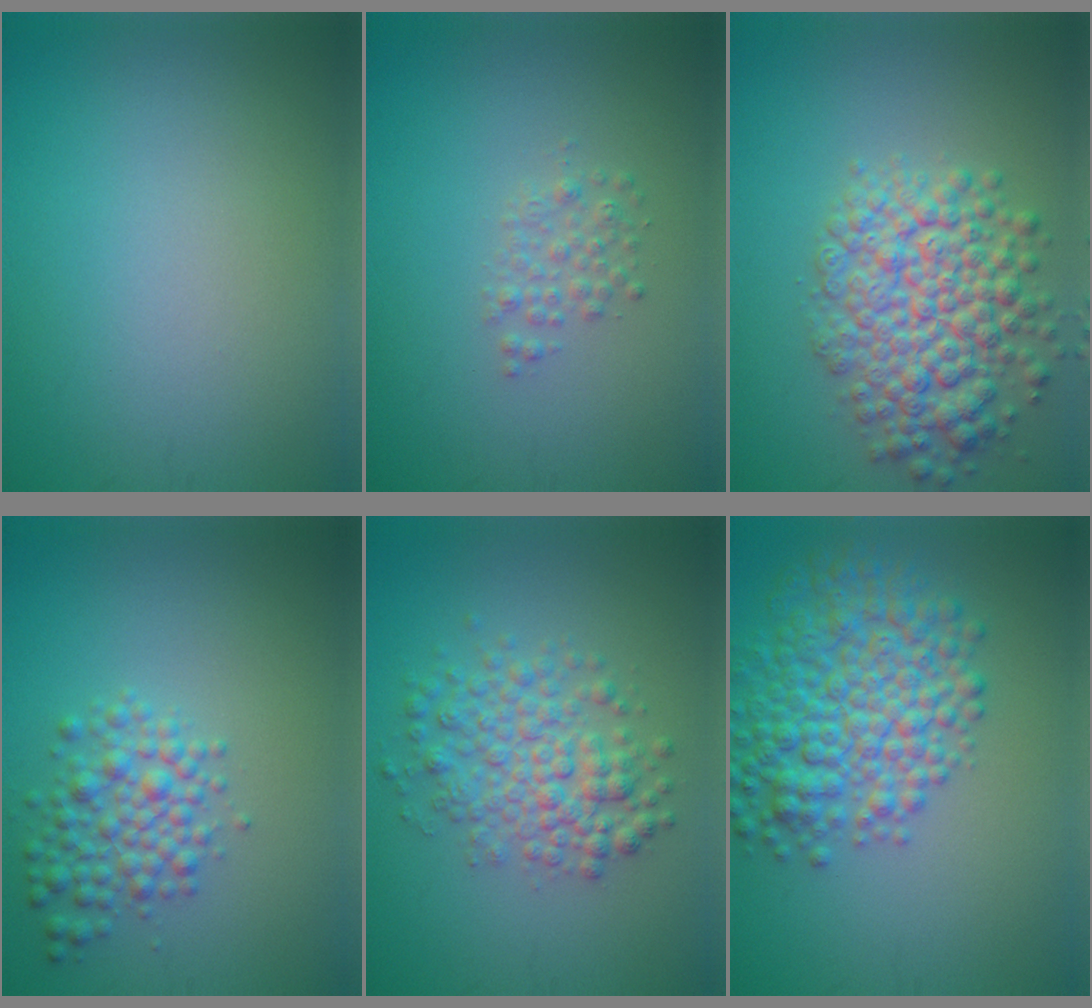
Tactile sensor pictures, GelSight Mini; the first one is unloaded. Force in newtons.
{"total": 1.5, "press": 1.5, "slide": 0.0}
{"total": 7.4, "press": 7.4, "slide": 0.3}
{"total": 3.7, "press": 3.6, "slide": 0.1}
{"total": 4.8, "press": 4.8, "slide": 0.1}
{"total": 8.0, "press": 8.0, "slide": 0.0}